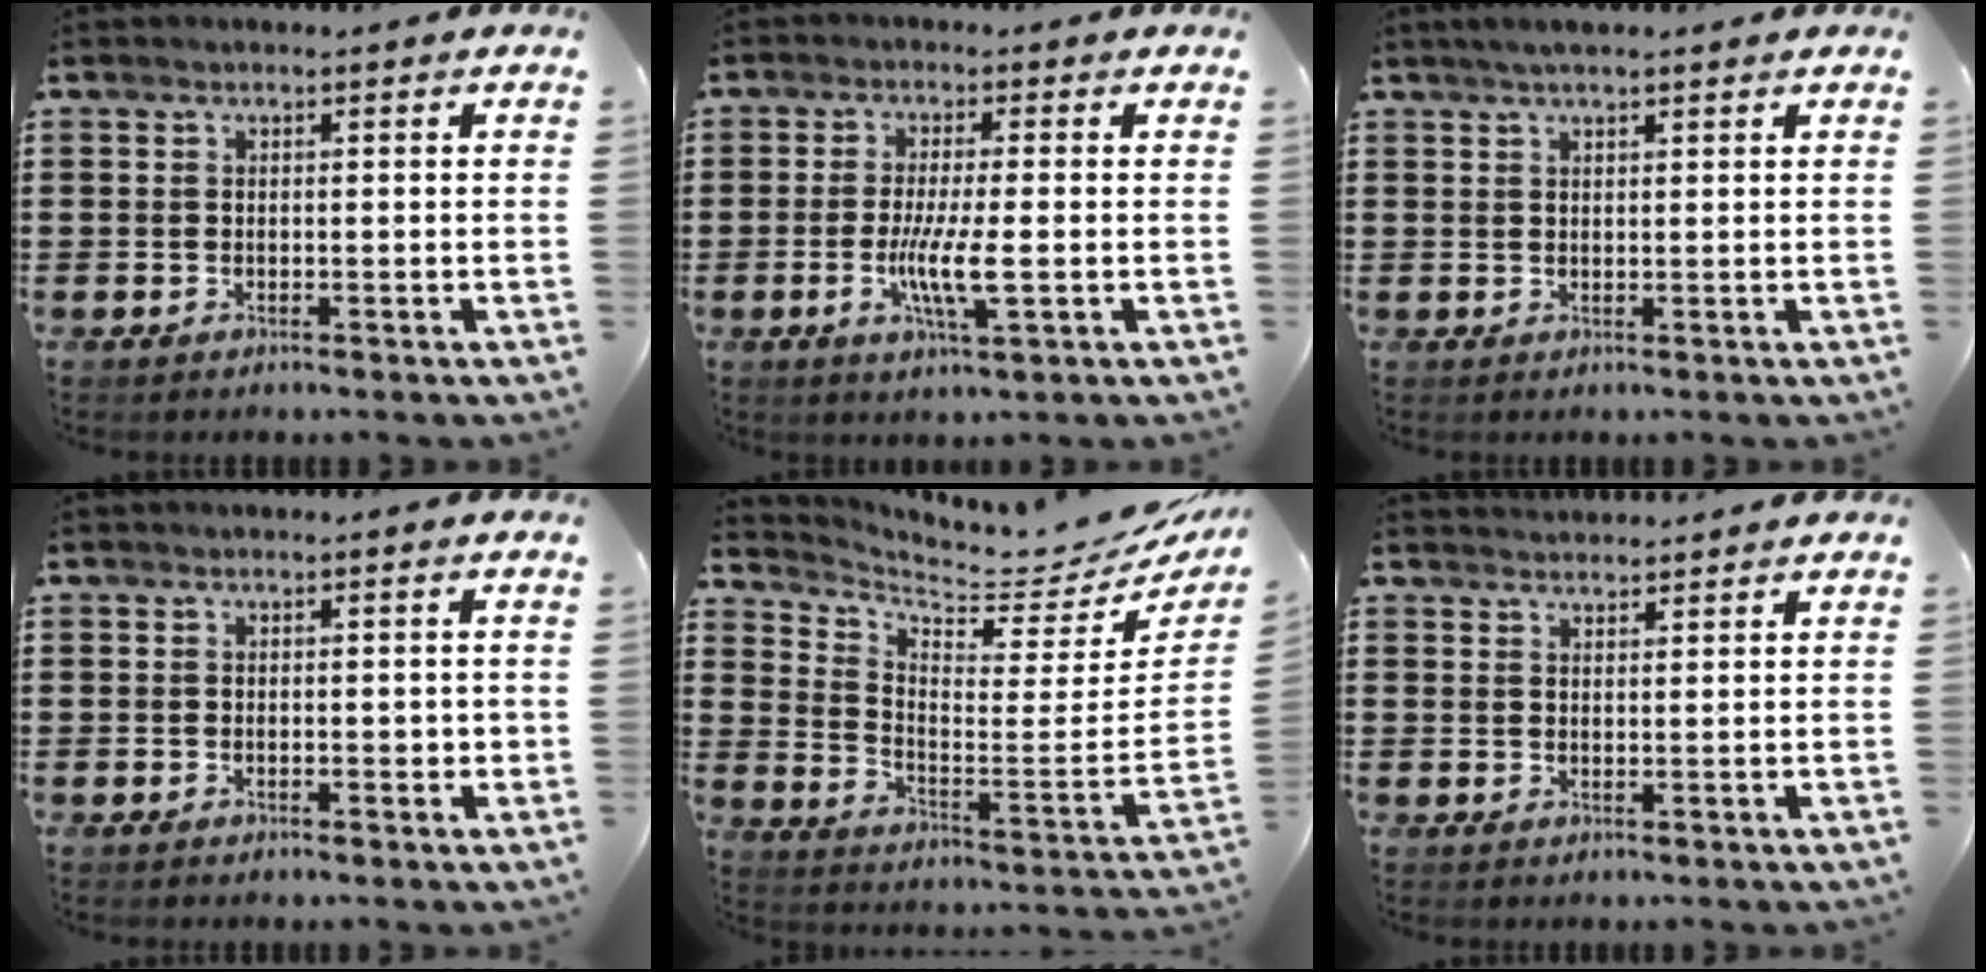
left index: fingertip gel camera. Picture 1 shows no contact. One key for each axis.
{"total": 6.3, "fx": -1.1, "fy": 0.8, "fz": 6.2, "tx": -0.119, "ty": -0.011, "tz": -0.023}
{"total": 2.2, "fx": 1.6, "fy": 0.4, "fz": 1.4, "tx": -0.029, "ty": 0.005, "tz": 0.029}
{"total": 1.2, "fx": -0.1, "fy": 0.4, "fz": 1.1, "tx": -0.021, "ty": 0.001, "tz": -0.003}
{"total": 6.2, "fx": 5.9, "fy": 0.9, "fz": 1.6, "tx": -0.049, "ty": -0.062, "tz": 0.095}
{"total": 1.9, "fx": 1.9, "fy": 0.1, "fz": -0.2, "tx": 0.000, "ty": -0.003, "tz": 0.037}